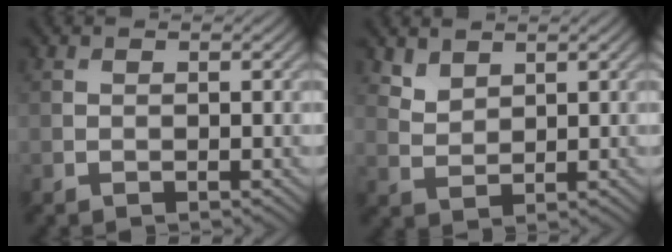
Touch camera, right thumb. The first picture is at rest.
{"total": 2.9, "force": [2.3, 1.4, 1.0], "torque": [-0.029, -0.007, 0.059]}